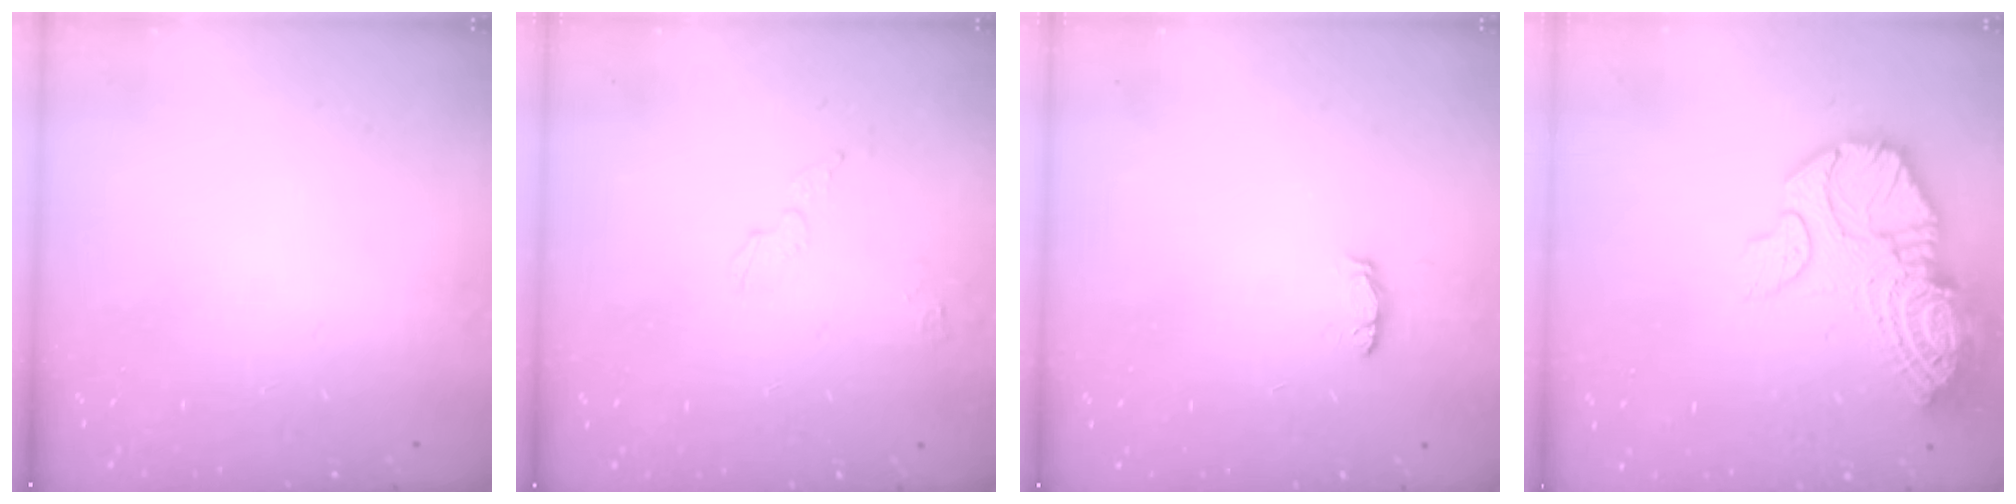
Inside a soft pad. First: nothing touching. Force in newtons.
{"total": 4.5, "press": 4.5, "slide": 0.3}
{"total": 4.7, "press": 4.4, "slide": 1.6}
{"total": 21.4, "press": 21.3, "slide": 2.1}